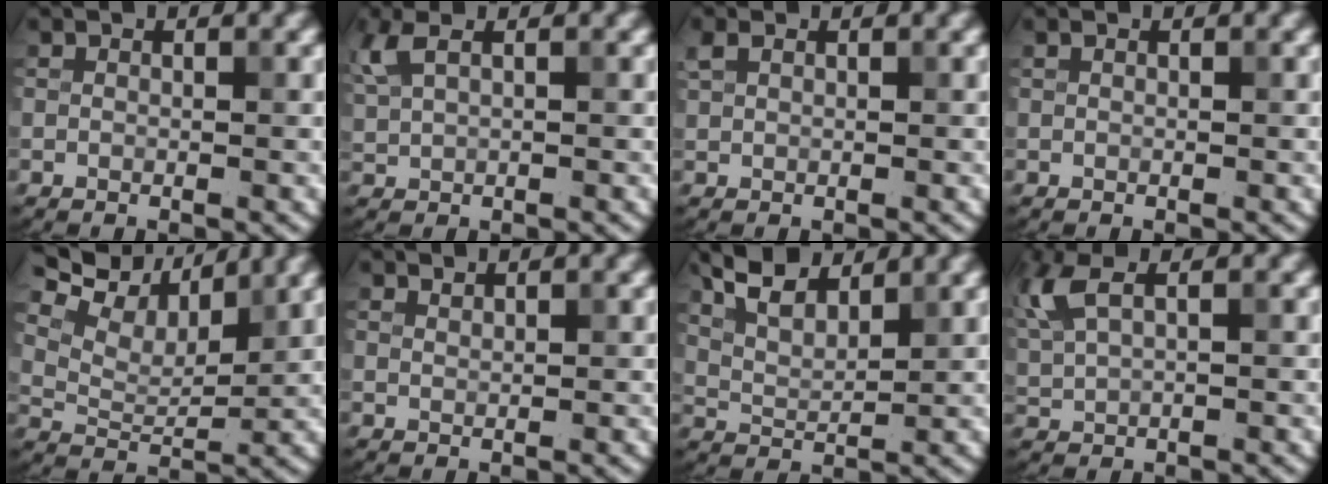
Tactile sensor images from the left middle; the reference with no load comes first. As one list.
[{"total": 2.6, "force": [1.5, 0.9, 2.0], "torque": [-0.056, 0.009, 0.034]}, {"total": 1.3, "force": [0.8, 0.7, 0.7], "torque": [-0.017, 0.008, 0.017]}, {"total": 0.0}, {"total": 9.7, "force": [7.3, 4.0, 5.0], "torque": [-0.111, 0.016, 0.122]}, {"total": 0.6, "force": [0.5, -0.2, 0.0], "torque": [-0.002, 0.002, 0.015]}, {"total": 5.0, "force": [3.8, 1.7, 2.9], "torque": [-0.070, 0.014, 0.075]}, {"total": 4.2, "force": [2.0, 1.6, 3.3], "torque": [-0.096, 0.016, 0.046]}]